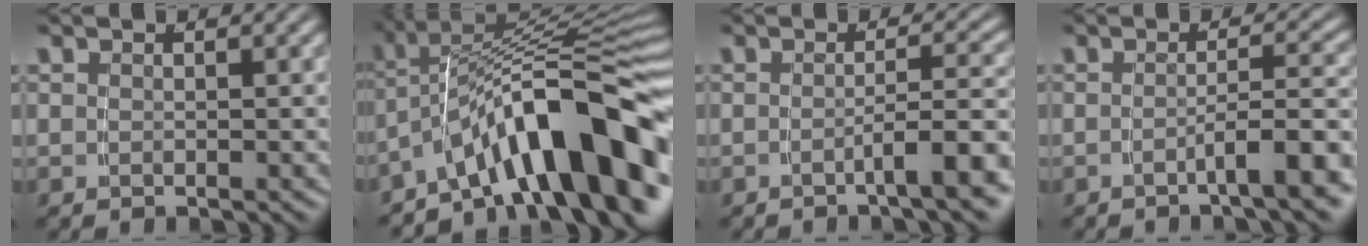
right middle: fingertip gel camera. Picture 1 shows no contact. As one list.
[{"total": 14.0, "force": [-5.4, 7.1, 10.7], "torque": [-0.163, -0.012, -0.075]}, {"total": 3.9, "force": [-2.2, 0.0, 3.2], "torque": [-0.037, 0.005, -0.036]}, {"total": 4.2, "force": [-2.6, 0.1, 3.3], "torque": [-0.042, 0.002, -0.040]}]